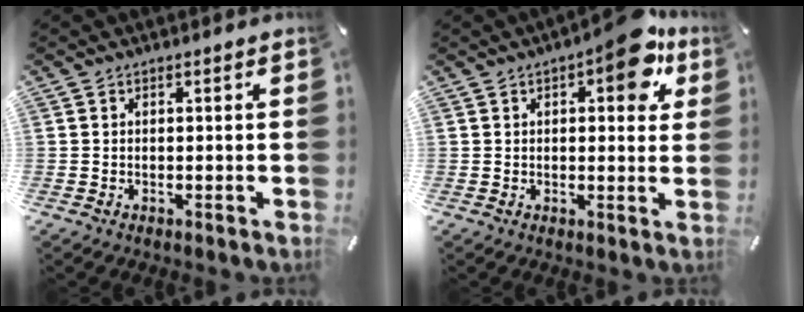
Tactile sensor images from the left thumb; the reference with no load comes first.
{"total": 11.2, "force": [5.2, 5.2, 8.5], "torque": [-0.089, -0.025, 0.079]}